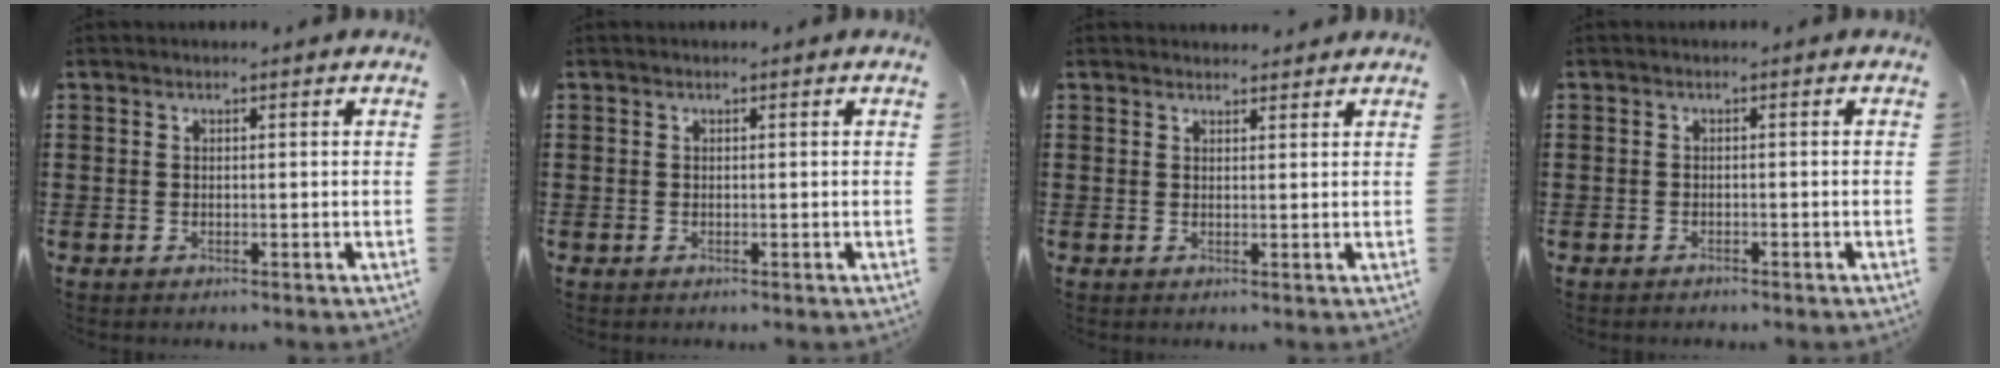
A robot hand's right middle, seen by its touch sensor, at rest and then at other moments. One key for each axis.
{"total": 0.0}
{"total": 1.5, "fx": 1.5, "fy": 0.3, "fz": 0.0, "tx": 0.004, "ty": 0.000, "tz": 0.027}
{"total": 0.8, "fx": -0.7, "fy": 0.2, "fz": 0.1, "tx": -0.003, "ty": 0.000, "tz": -0.016}